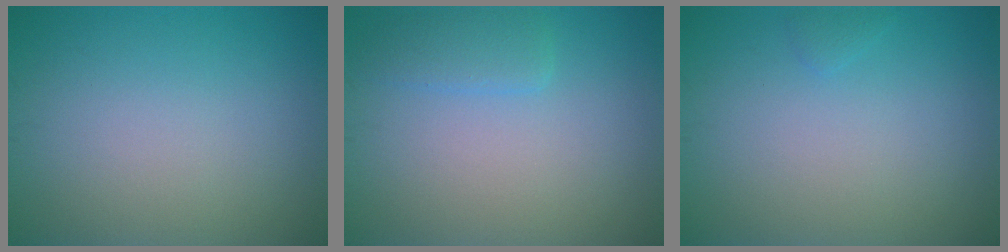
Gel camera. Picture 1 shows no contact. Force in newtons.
{"total": 1.8, "press": 1.8, "slide": 0.2}
{"total": 0.5, "press": 0.5, "slide": 0.0}